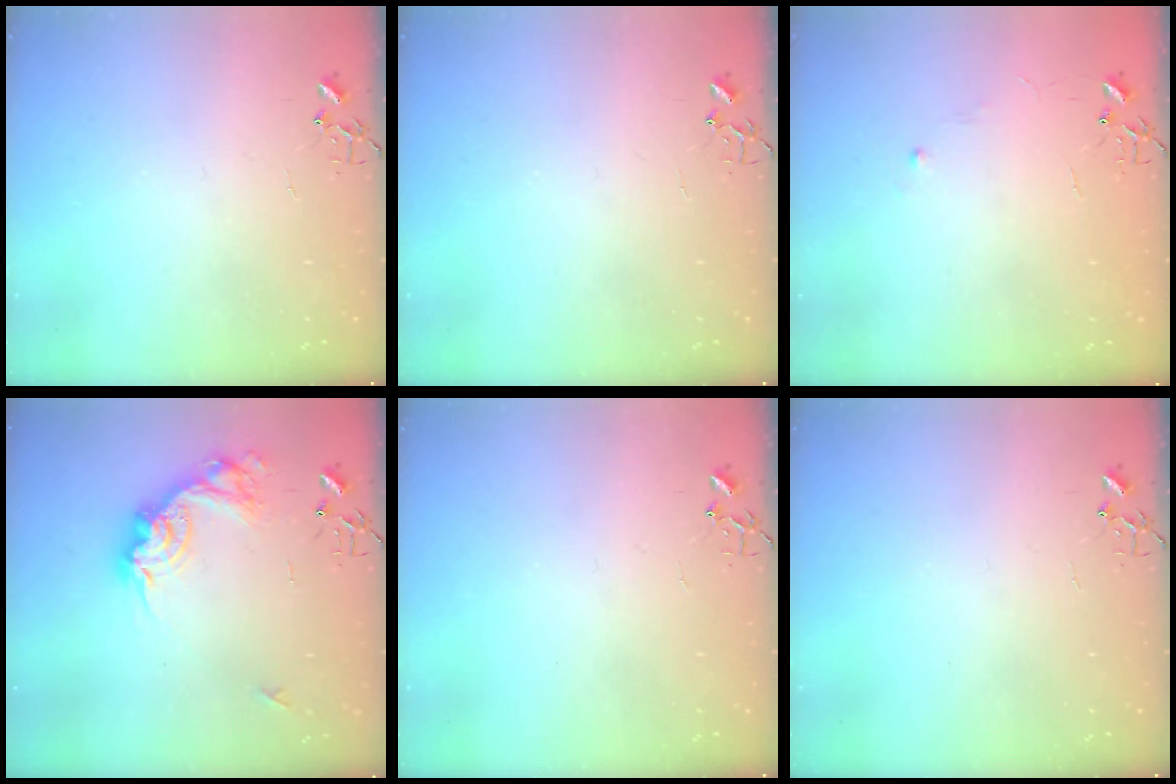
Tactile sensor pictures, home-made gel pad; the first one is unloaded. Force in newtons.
{"total": 0.0}
{"total": 4.4, "press": 4.4, "slide": 0.6}
{"total": 17.6, "press": 17.6, "slide": 1.0}
{"total": 0.0}
{"total": 0.0}